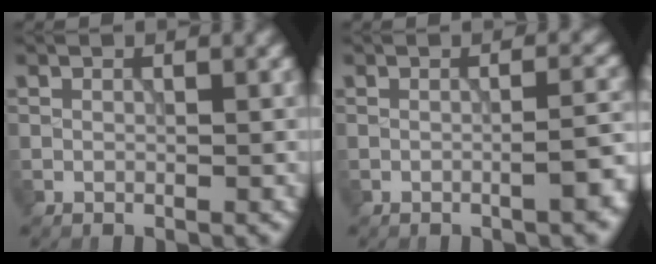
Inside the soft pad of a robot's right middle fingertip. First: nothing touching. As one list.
[{"total": 3.2, "force": [-1.1, 0.8, 2.9], "torque": [-0.031, 0.011, -0.022]}]